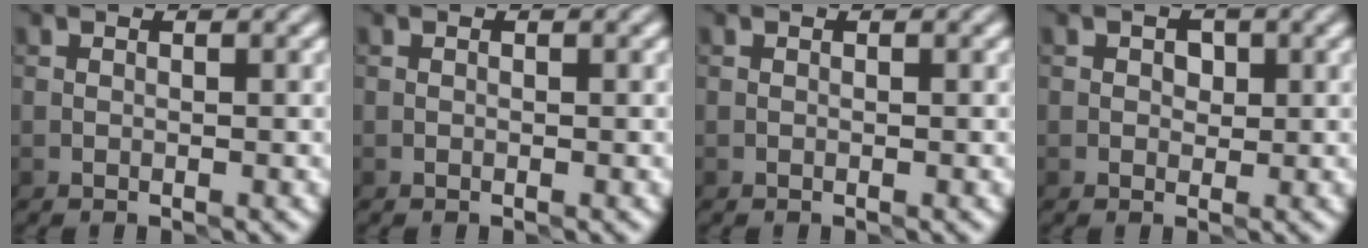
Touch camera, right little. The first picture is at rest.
{"total": 0.0}
{"total": 0.0}
{"total": 1.1, "force": [0.2, 0.8, 0.6], "torque": [-0.008, 0.001, 0.006]}